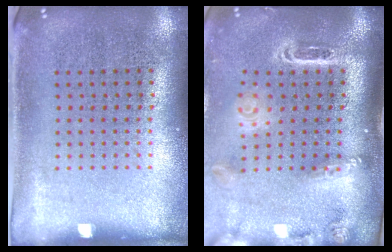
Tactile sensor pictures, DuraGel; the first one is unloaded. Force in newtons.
{"total": 2.6, "press": 1.9, "slide": 1.8}